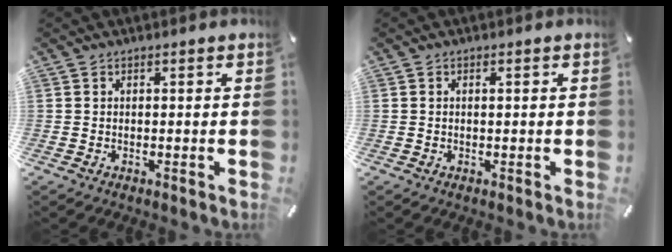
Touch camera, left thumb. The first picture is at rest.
{"total": 0.8, "force": [0.0, 0.3, 0.7], "torque": [-0.014, 0.002, -0.001]}